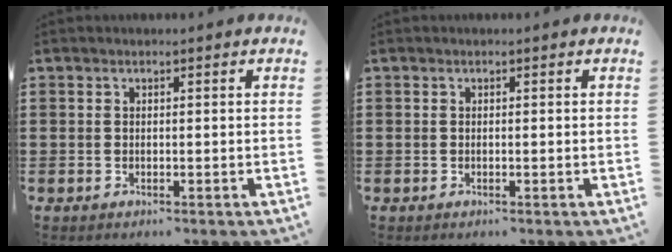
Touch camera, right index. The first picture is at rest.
{"total": 0.0}